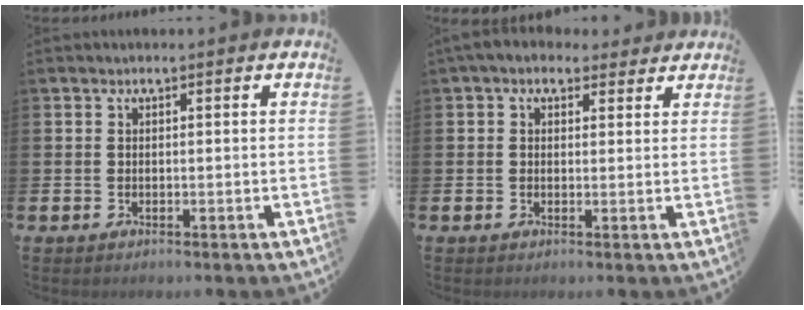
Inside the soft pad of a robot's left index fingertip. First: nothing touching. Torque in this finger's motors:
{"motor_torque": [1.08, -1.06, 0.86, 0.20]}